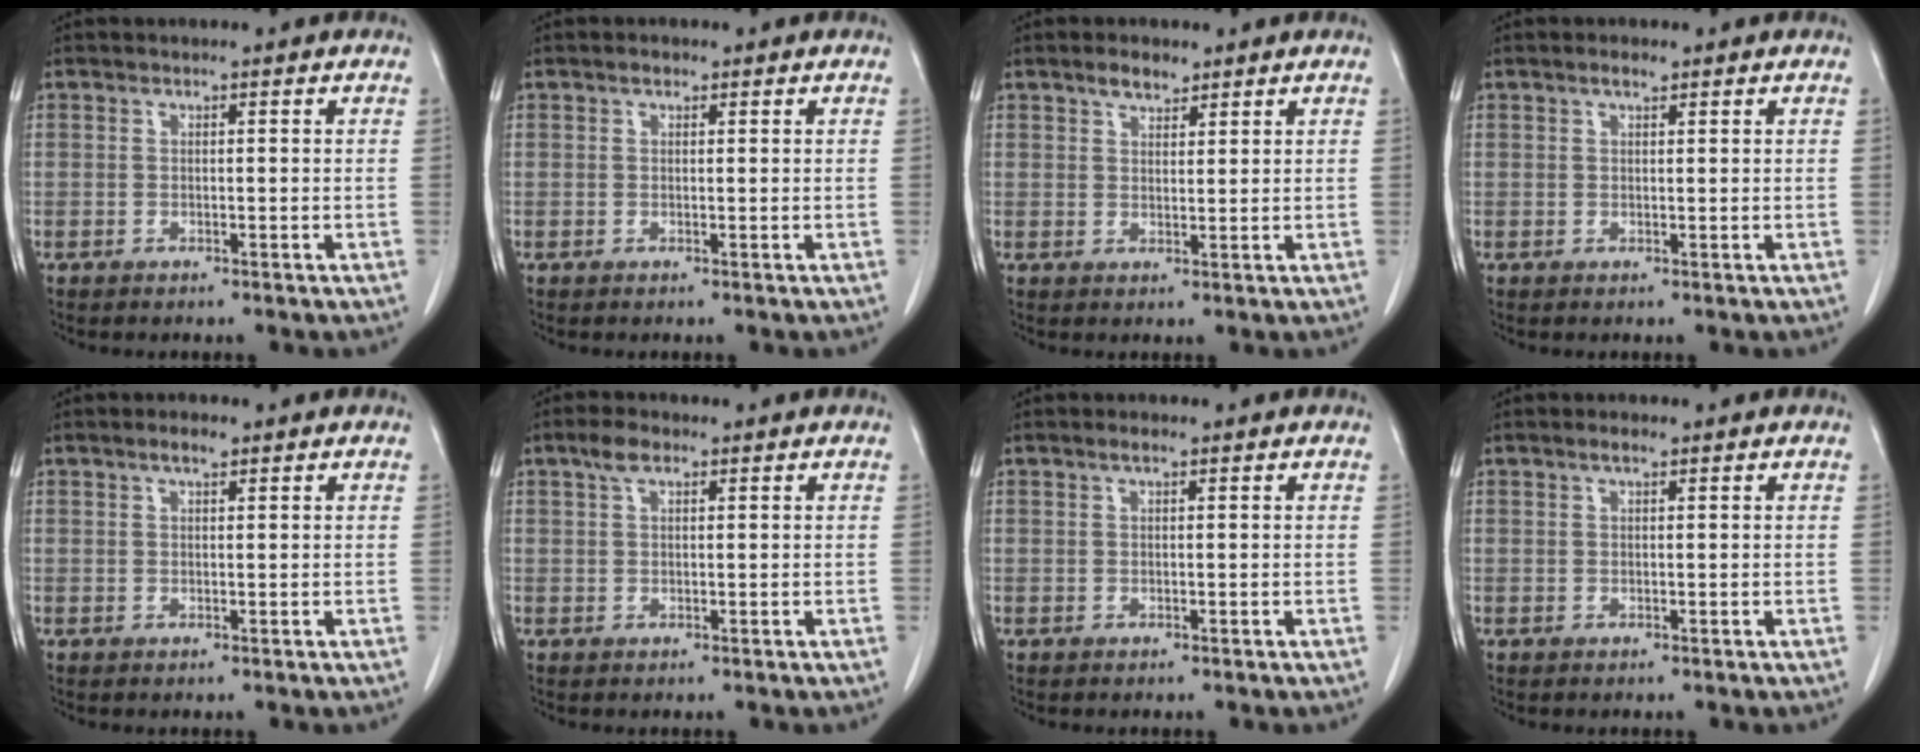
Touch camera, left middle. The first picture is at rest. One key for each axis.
{"total": 0.9, "fx": 0.6, "fy": 0.5, "fz": 0.4, "tx": -0.010, "ty": 0.001, "tz": 0.010}
{"total": 2.9, "fx": 2.2, "fy": 1.2, "fz": 1.3, "tx": -0.027, "ty": 0.003, "tz": 0.039}
{"total": 1.3, "fx": 0.9, "fy": 0.3, "fz": 0.8, "tx": -0.017, "ty": 0.002, "tz": 0.018}
{"total": 1.8, "fx": 1.2, "fy": 0.4, "fz": 1.2, "tx": -0.025, "ty": 0.003, "tz": 0.021}
{"total": 2.6, "fx": 1.6, "fy": 1.1, "fz": 1.7, "tx": -0.037, "ty": 0.009, "tz": 0.033}
{"total": 0.9, "fx": 0.7, "fy": 0.1, "fz": 0.7, "tx": -0.015, "ty": 0.002, "tz": 0.013}
{"total": 1.1, "fx": 0.8, "fy": 0.2, "fz": 0.7, "tx": -0.017, "ty": 0.002, "tz": 0.016}